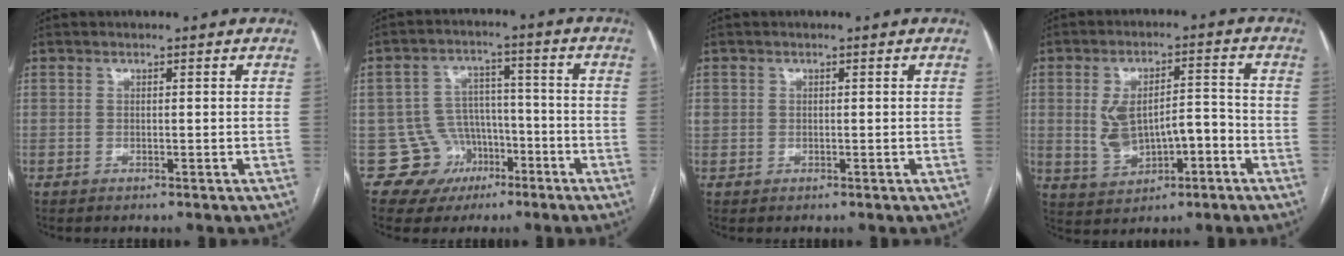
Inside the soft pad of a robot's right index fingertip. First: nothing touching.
{"total": 8.2, "force": [-3.8, 7.3, -0.1], "torque": [0.015, 0.036, -0.052]}
{"total": 1.9, "force": [0.4, 1.7, 0.6], "torque": [-0.020, 0.015, 0.014]}
{"total": 8.5, "force": [-1.5, 4.8, 6.9], "torque": [-0.131, 0.023, -0.010]}